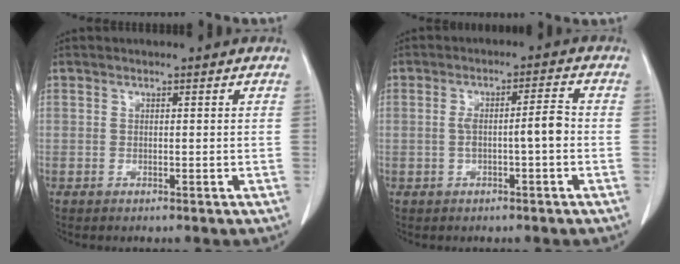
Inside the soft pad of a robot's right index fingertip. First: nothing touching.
{"total": 4.5, "force": [-0.7, 0.5, 4.4], "torque": [-0.077, 0.020, -0.004]}